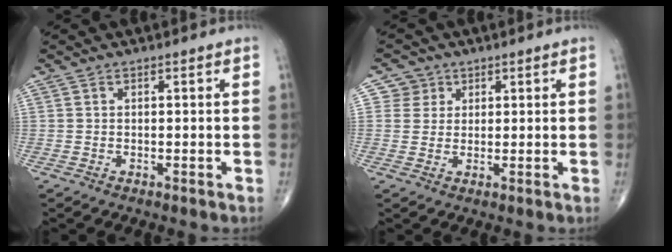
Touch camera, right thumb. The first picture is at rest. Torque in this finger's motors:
{"motor_torque": [0.03, 0.21, 0.09, 0.09, -0.05]}